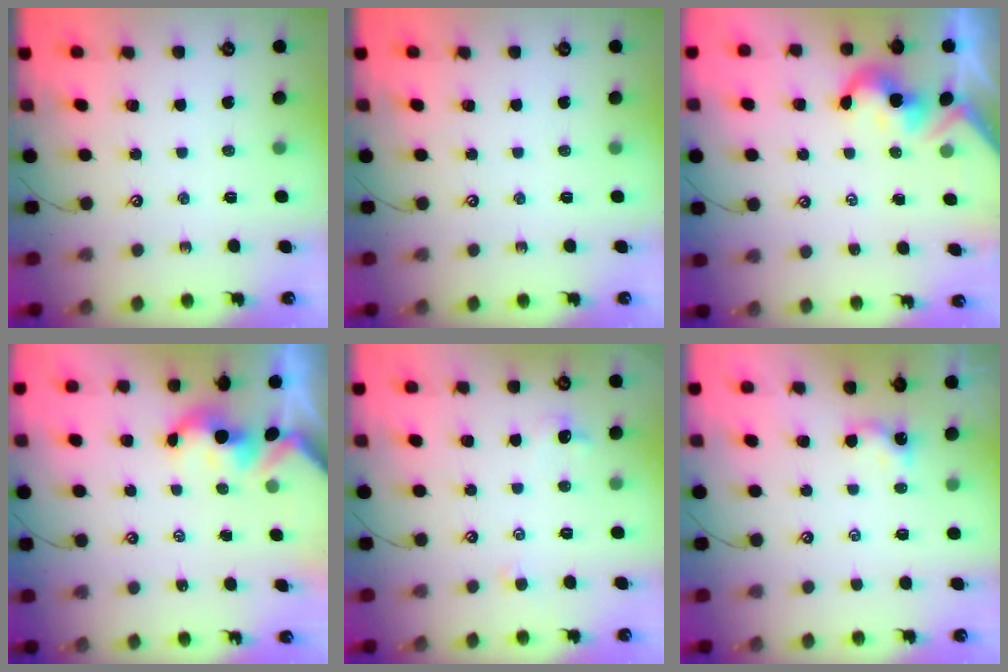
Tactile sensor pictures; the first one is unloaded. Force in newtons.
{"total": 0.0}
{"total": 2.1, "press": 2.0, "slide": 0.5}
{"total": 1.8, "press": 1.7, "slide": 0.4}
{"total": 1.0, "press": 0.8, "slide": 0.5}
{"total": 0.7, "press": 0.7, "slide": 0.3}